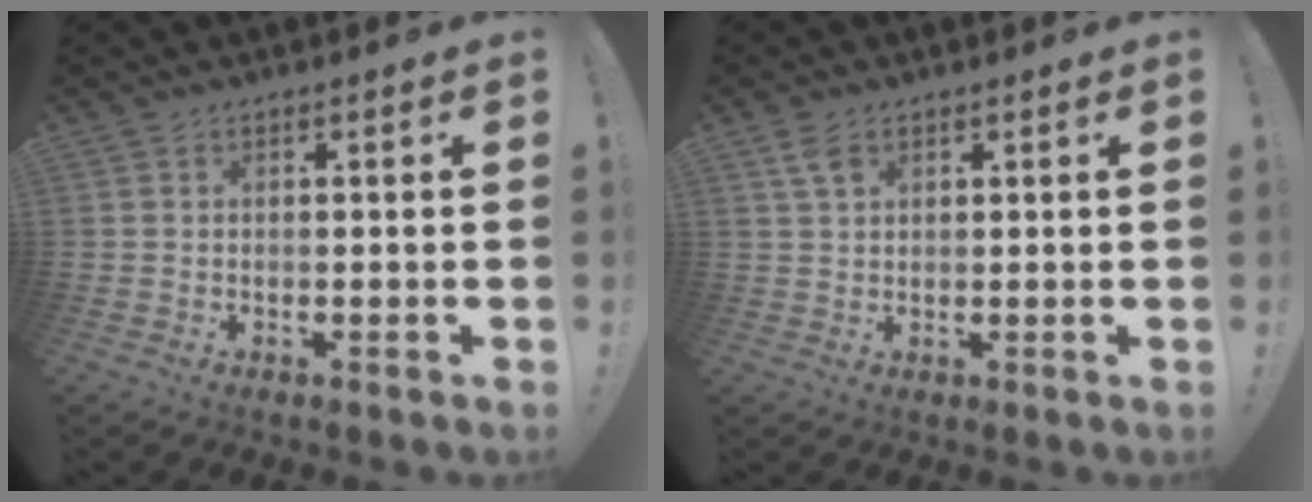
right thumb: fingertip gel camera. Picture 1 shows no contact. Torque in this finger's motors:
{"motor_torque": [0.01, -0.01, -0.01, 0.22, 0.00]}